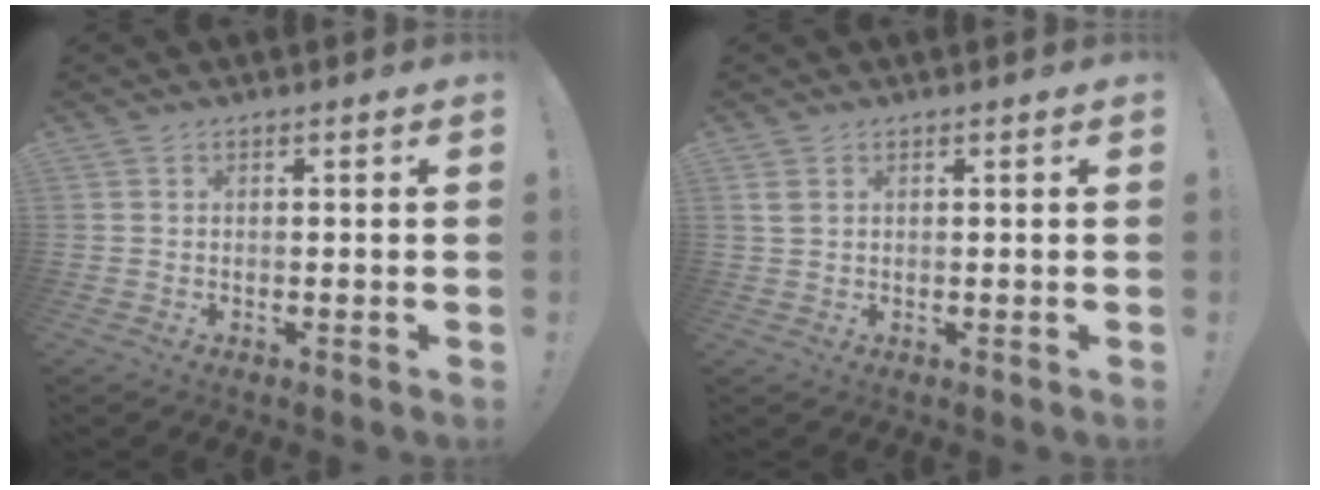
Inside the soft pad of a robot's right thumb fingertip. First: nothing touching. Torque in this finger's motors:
{"motor_torque": [-0.05, -0.18, 0.26, -0.03, 0.08]}